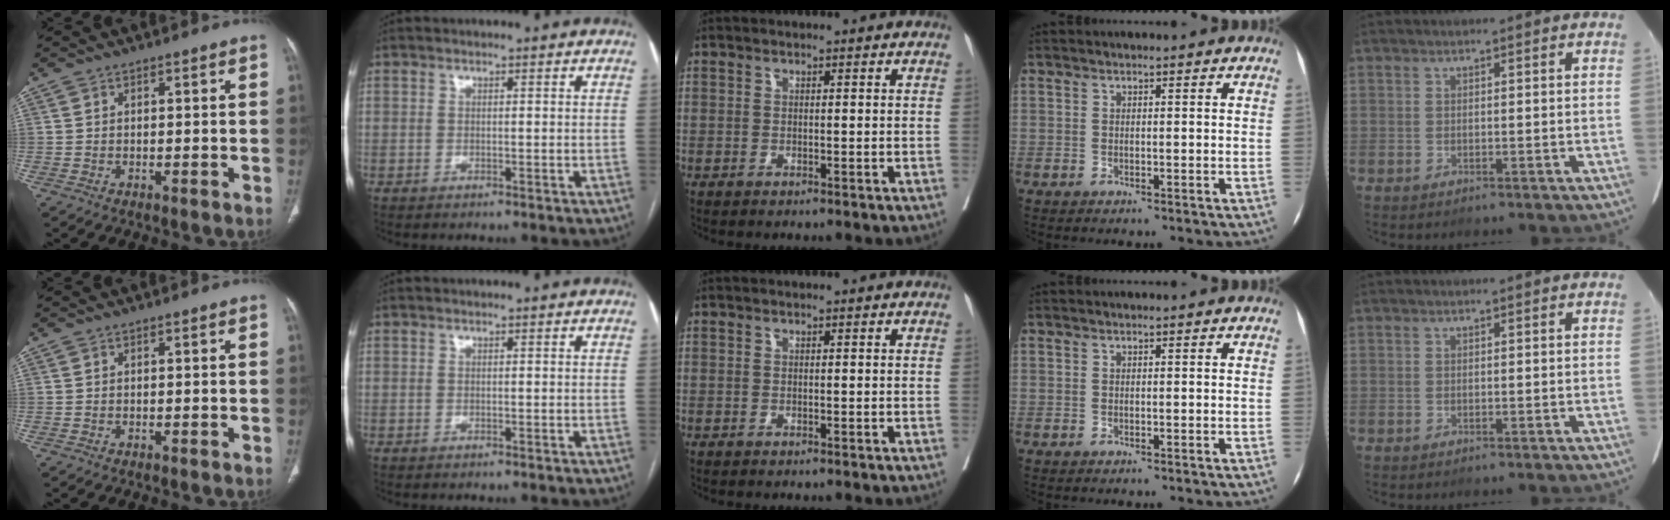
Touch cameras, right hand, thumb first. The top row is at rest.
{}